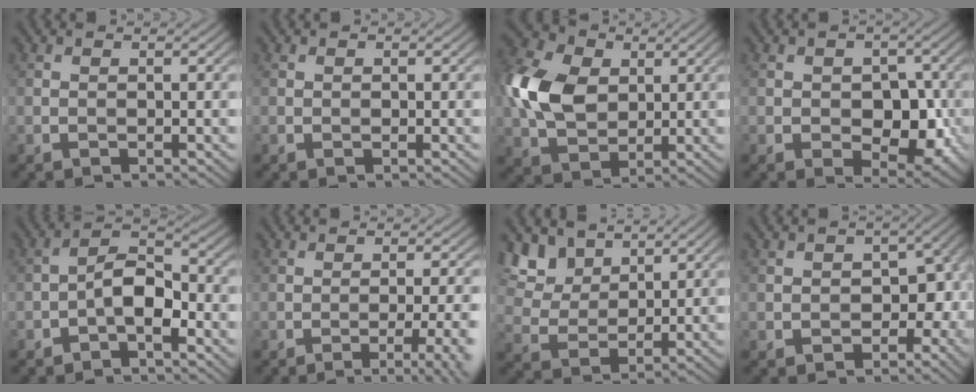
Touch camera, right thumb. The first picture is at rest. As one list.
[{"total": 0.0}, {"total": 12.3, "force": [1.8, 8.6, 8.5], "torque": [-0.230, 0.017, 0.023]}, {"total": 6.6, "force": [-1.1, 4.3, 4.9], "torque": [-0.070, -0.012, -0.014]}, {"total": 5.0, "force": [-2.3, 2.3, 3.9], "torque": [-0.062, 0.017, -0.051]}, {"total": 6.8, "force": [-2.7, 1.7, 5.9], "torque": [-0.074, 0.005, -0.030]}, {"total": 7.7, "force": [5.2, 4.3, 3.7], "torque": [-0.105, -0.007, 0.111]}, {"total": 5.5, "force": [-1.0, 4.1, 3.6], "torque": [-0.047, -0.013, -0.013]}]